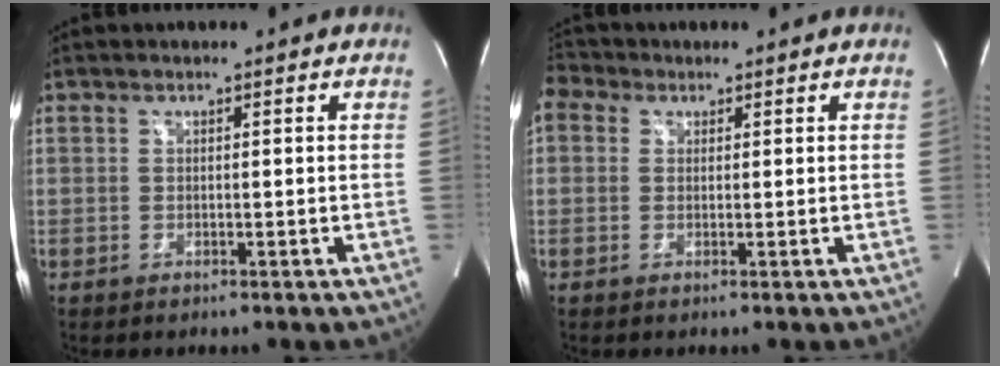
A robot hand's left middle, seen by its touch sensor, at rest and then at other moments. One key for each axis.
{"total": 4.3, "fx": 2.0, "fy": 3.4, "fz": 1.8, "tx": -0.050, "ty": 0.030, "tz": 0.039}